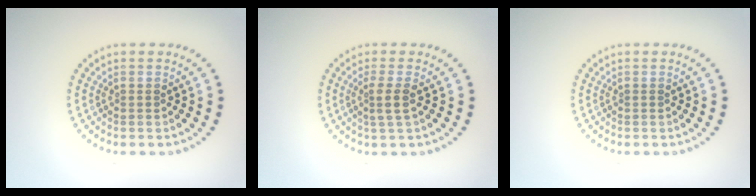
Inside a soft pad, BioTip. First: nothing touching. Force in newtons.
{"total": 1.9, "press": 1.4, "slide": 1.2}
{"total": 0.0}